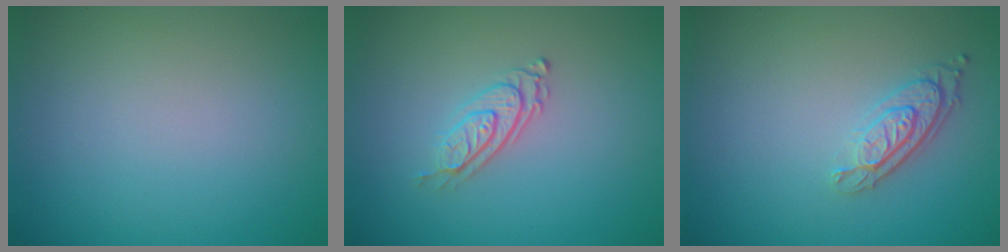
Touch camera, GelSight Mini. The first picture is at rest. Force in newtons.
{"total": 2.8, "press": 2.0, "slide": 2.0}
{"total": 3.1, "press": 2.4, "slide": 2.0}